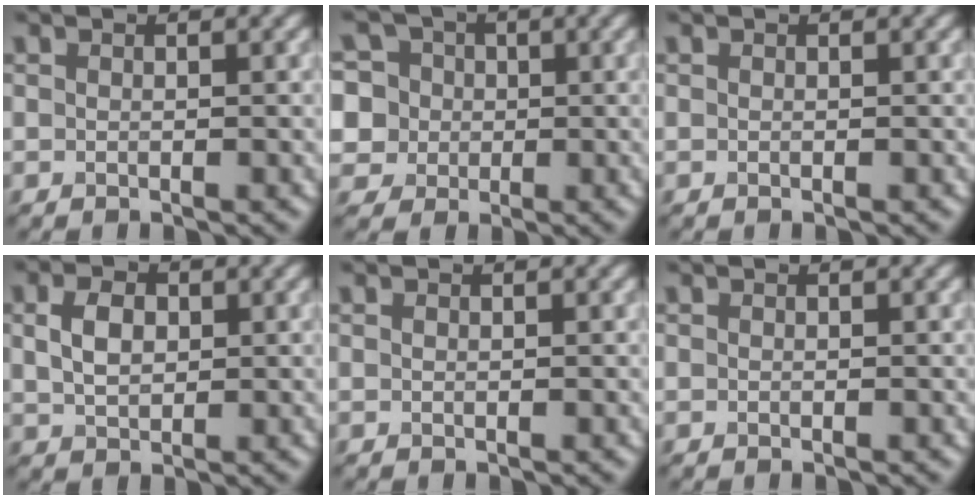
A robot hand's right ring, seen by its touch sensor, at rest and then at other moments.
{"total": 8.5, "force": [1.9, 7.7, 3.0], "torque": [-0.071, 0.042, 0.010]}
{"total": 0.0}
{"total": 3.2, "force": [0.7, 2.2, 2.3], "torque": [-0.049, 0.004, 0.014]}
{"total": 0.0}
{"total": 0.0}